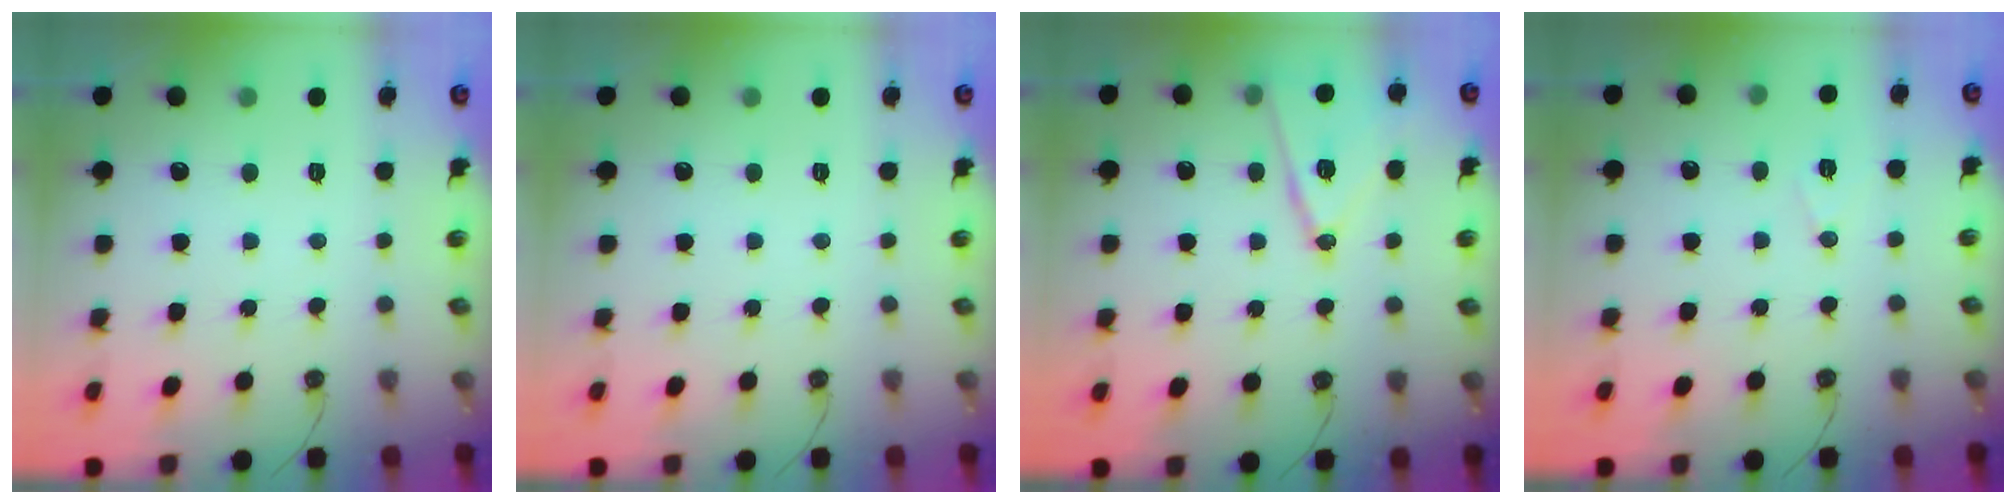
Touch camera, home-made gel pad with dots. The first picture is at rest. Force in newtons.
{"total": 0.0}
{"total": 13.3, "press": 12.9, "slide": 3.5}
{"total": 7.1, "press": 5.5, "slide": 4.5}